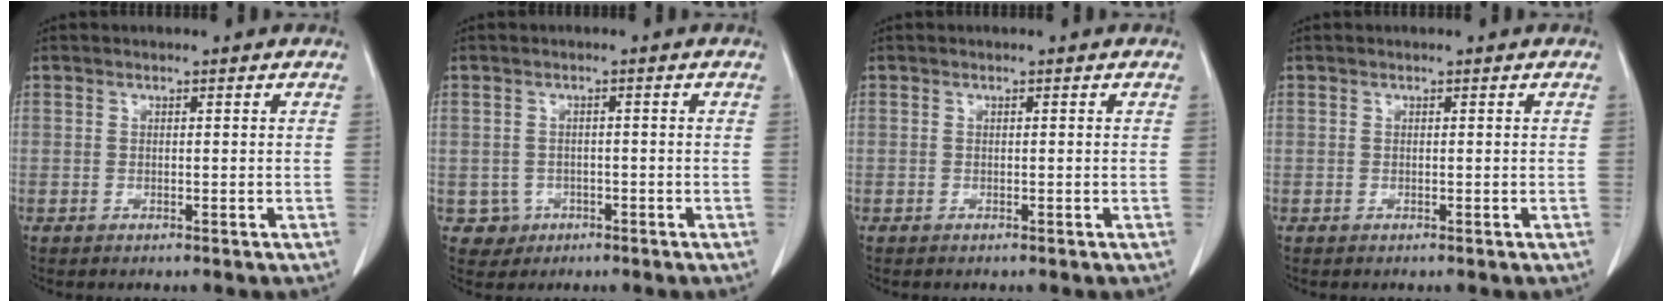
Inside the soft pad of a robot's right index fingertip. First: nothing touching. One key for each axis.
{"total": 3.2, "fx": -1.0, "fy": 3.0, "fz": -0.2, "tx": 0.012, "ty": 0.013, "tz": -0.012}
{"total": 0.0}
{"total": 0.0}